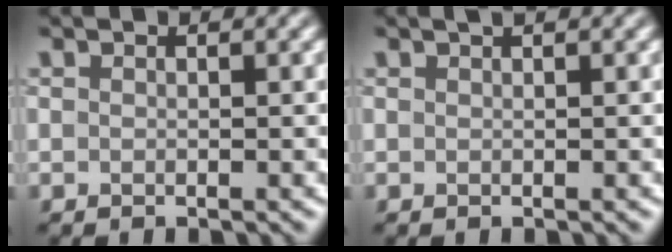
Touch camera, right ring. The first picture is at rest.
{"total": 0.8, "force": [0.5, 0.2, 0.6], "torque": [-0.004, 0.002, 0.007]}